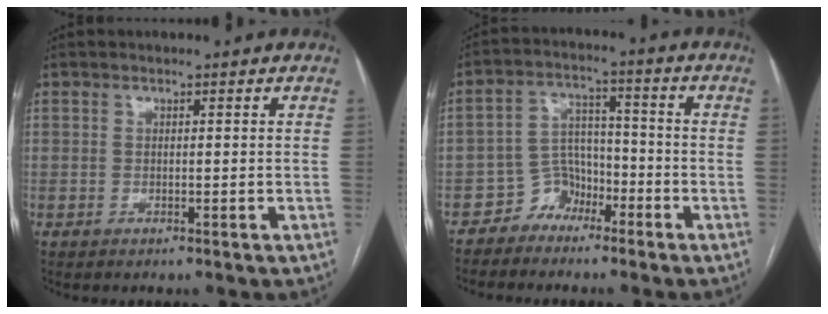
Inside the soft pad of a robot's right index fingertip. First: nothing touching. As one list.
[{"total": 5.3, "force": [-3.7, 3.6, 0.8], "torque": [-0.006, 0.017, -0.065]}]